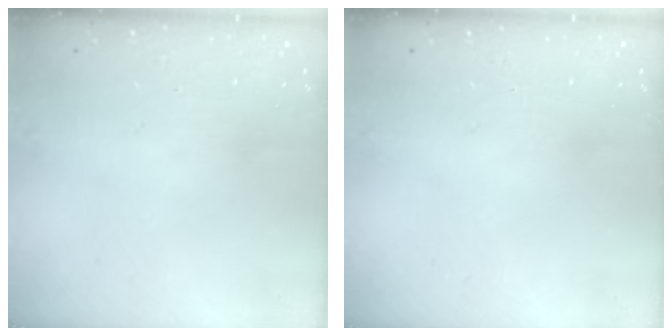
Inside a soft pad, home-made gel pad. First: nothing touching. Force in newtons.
{"total": 0.0}